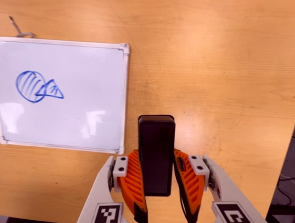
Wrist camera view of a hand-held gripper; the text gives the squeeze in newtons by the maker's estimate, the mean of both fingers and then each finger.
{"total": 5.2, "left": 3.6, "right": 6.8}